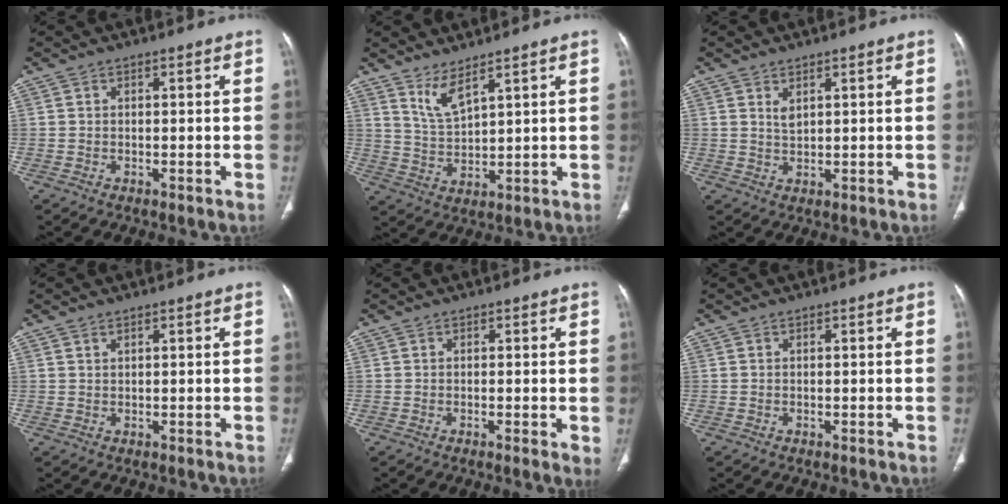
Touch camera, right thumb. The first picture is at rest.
{"total": 5.2, "force": [3.9, 1.1, 3.3], "torque": [-0.067, -0.038, 0.087]}
{"total": 2.0, "force": [1.1, 0.9, 1.3], "torque": [-0.021, -0.009, 0.027]}
{"total": 0.7, "force": [0.6, 0.3, 0.3], "torque": [-0.005, -0.003, 0.010]}
{"total": 2.2, "force": [-0.1, 0.4, 2.2], "torque": [-0.037, -0.008, -0.006]}
{"total": 0.0}